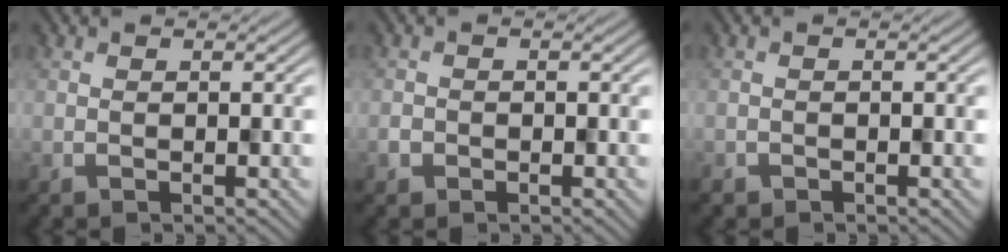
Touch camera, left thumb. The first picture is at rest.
{"total": 0.9, "force": [-0.4, 0.7, -0.3], "torque": [0.007, -0.002, -0.009]}
{"total": 0.9, "force": [-0.7, 0.4, -0.4], "torque": [0.007, -0.003, -0.011]}